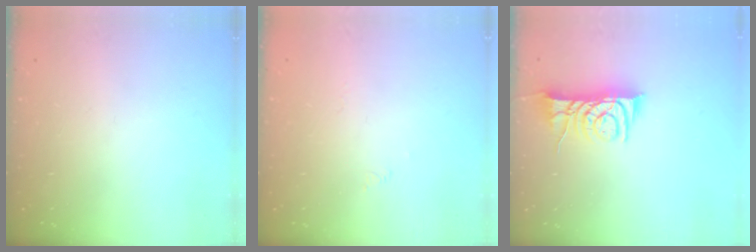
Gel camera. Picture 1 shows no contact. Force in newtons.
{"total": 1.7, "press": 1.6, "slide": 0.4}
{"total": 10.4, "press": 10.4, "slide": 0.8}